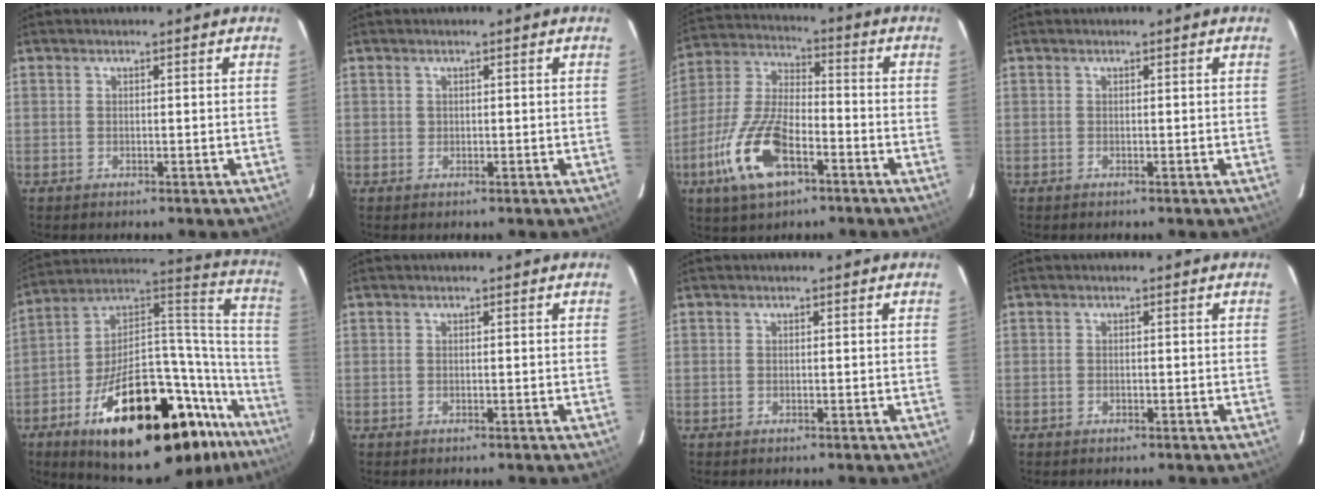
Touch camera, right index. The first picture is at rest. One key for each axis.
{"total": 0.5, "fx": 0.1, "fy": 0.5, "fz": 0.0, "tx": 0.003, "ty": 0.003, "tz": 0.002}
{"total": 15.7, "fx": -7.3, "fy": 6.7, "fz": 12.2, "tx": -0.272, "ty": -0.009, "tz": -0.139}
{"total": 0.0}
{"total": 36.6, "fx": -23.5, "fy": 13.7, "fz": 24.5, "tx": -0.323, "ty": 0.049, "tz": -0.343}
{"total": 0.0}
{"total": 0.0}
{"total": 0.7, "fx": -0.4, "fy": 0.5, "fz": 0.2, "tx": -0.004, "ty": 0.000, "tz": -0.006}